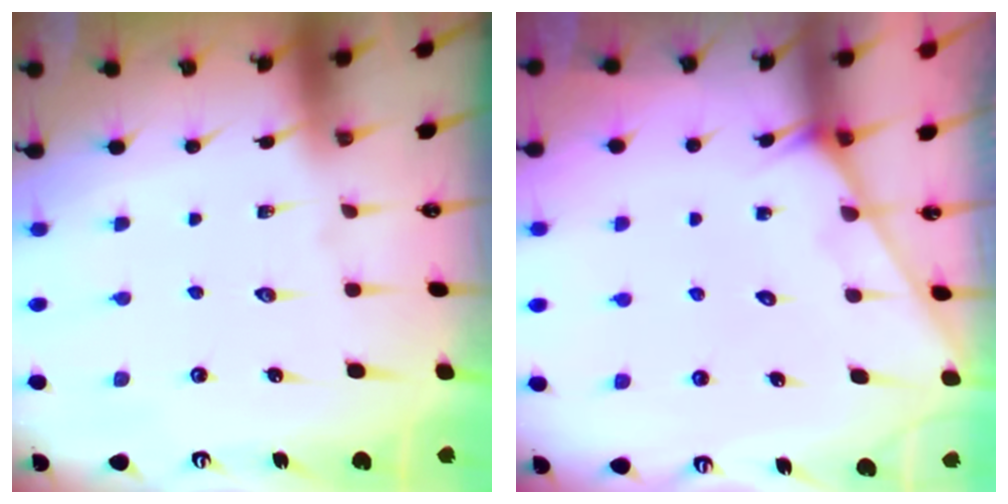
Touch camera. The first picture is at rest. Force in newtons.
{"total": 2.0, "press": 2.0, "slide": 0.1}